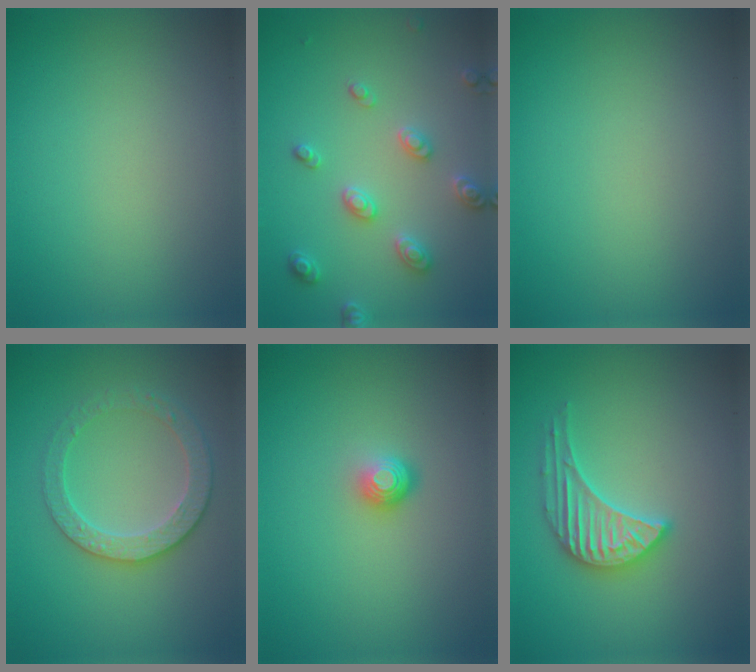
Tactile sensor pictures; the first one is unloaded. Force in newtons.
{"total": 2.7, "press": 2.7, "slide": 0.4}
{"total": 0.0}
{"total": 3.3, "press": 3.1, "slide": 1.2}
{"total": 1.8, "press": 1.2, "slide": 1.4}
{"total": 3.9, "press": 3.9, "slide": 0.5}